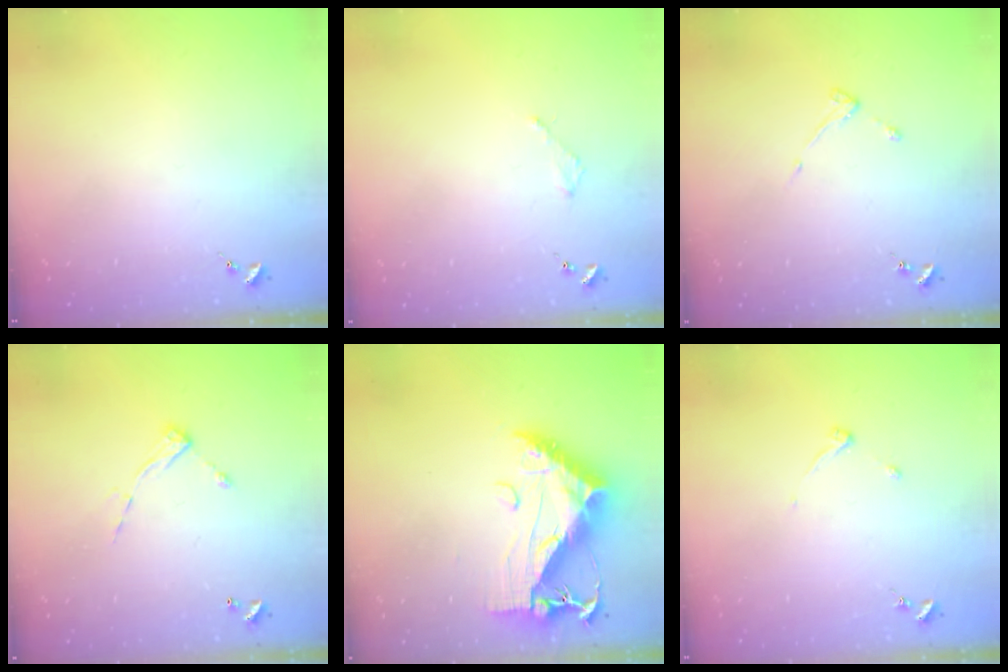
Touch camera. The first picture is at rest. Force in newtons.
{"total": 2.0, "press": 2.0, "slide": 0.3}
{"total": 3.0, "press": 3.0, "slide": 0.4}
{"total": 6.5, "press": 6.4, "slide": 0.6}
{"total": 19.1, "press": 19.0, "slide": 1.6}
{"total": 3.3, "press": 3.3, "slide": 0.4}